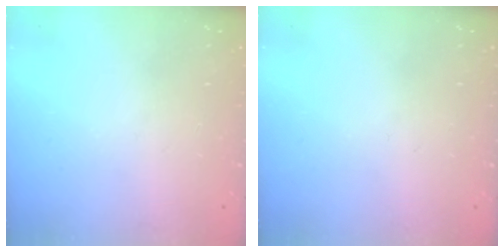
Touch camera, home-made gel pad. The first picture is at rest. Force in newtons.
{"total": 0.0}